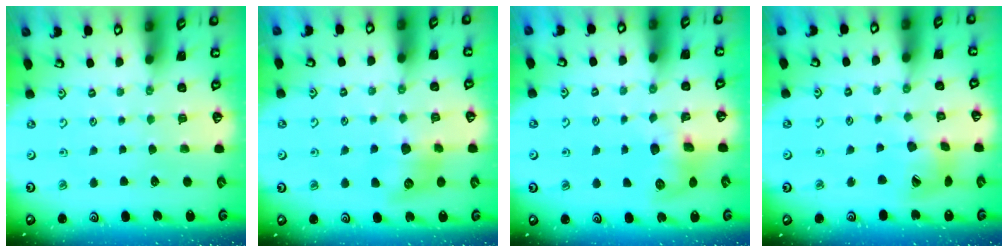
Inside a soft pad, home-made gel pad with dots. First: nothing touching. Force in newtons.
{"total": 9.8, "press": 9.8, "slide": 0.4}
{"total": 8.4, "press": 8.4, "slide": 0.4}
{"total": 14.2, "press": 14.1, "slide": 2.0}